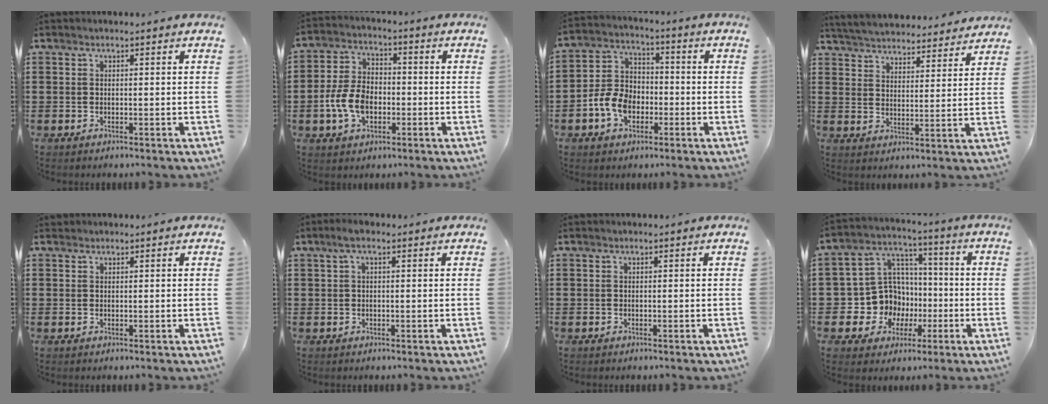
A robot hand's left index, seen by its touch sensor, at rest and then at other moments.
{"total": 7.6, "force": [-2.3, 4.8, 5.4], "torque": [-0.136, 0.003, -0.051]}
{"total": 7.4, "force": [-2.9, 5.3, 4.1], "torque": [-0.110, 0.010, -0.062]}
{"total": 4.6, "force": [4.6, 0.2, 0.1], "torque": [-0.028, -0.032, 0.078]}
{"total": 0.5, "force": [0.4, 0.3, -0.1], "torque": [0.000, 0.001, 0.009]}
{"total": 2.0, "force": [0.5, 0.6, 1.9], "torque": [-0.036, 0.005, 0.007]}
{"total": 0.0}
{"total": 9.8, "force": [-1.3, 9.6, 1.9], "torque": [-0.090, -0.001, -0.014]}